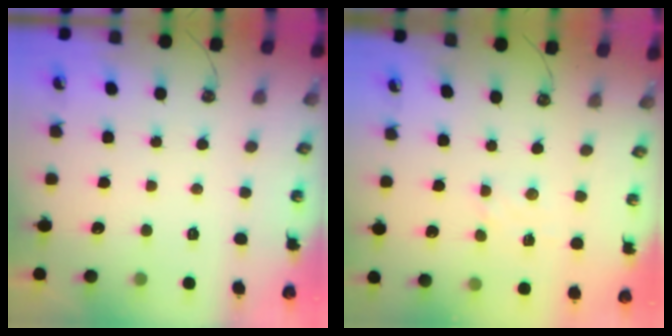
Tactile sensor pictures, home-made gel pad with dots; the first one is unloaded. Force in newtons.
{"total": 2.8, "press": 2.8, "slide": 0.4}